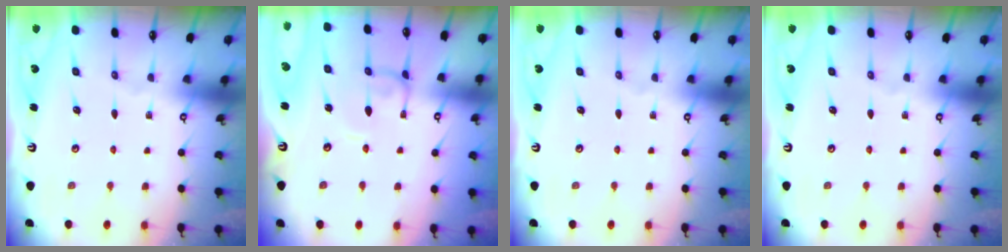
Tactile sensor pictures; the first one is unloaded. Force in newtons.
{"total": 1.6, "press": 1.5, "slide": 0.1}
{"total": 0.0}
{"total": 0.0}